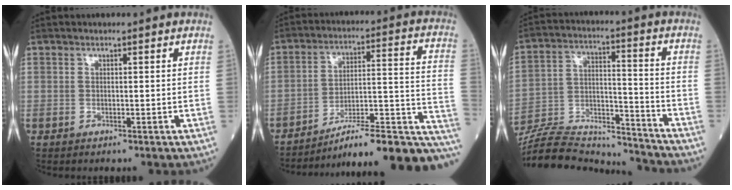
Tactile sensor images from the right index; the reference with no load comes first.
{"total": 21.0, "force": [-16.4, 2.7, 12.7], "torque": [-0.098, 0.039, -0.236]}
{"total": 20.7, "force": [-19.8, 2.9, 5.1], "torque": [-0.122, 0.012, -0.320]}